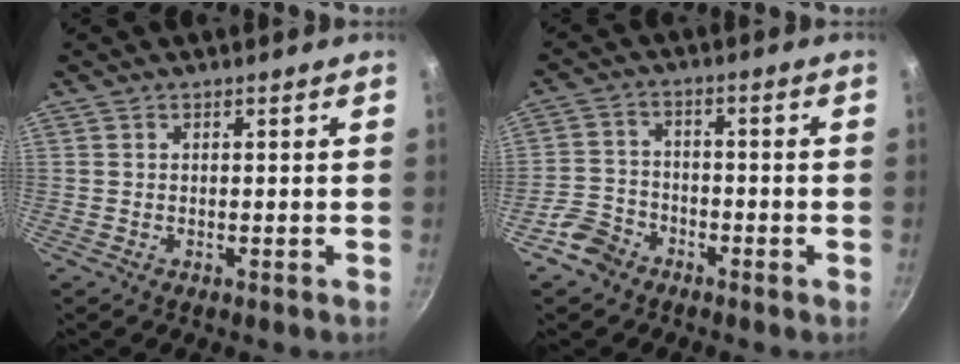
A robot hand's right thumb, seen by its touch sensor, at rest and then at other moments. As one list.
[{"total": 5.9, "force": [-3.9, 4.1, 1.6], "torque": [-0.020, 0.038, -0.080]}]